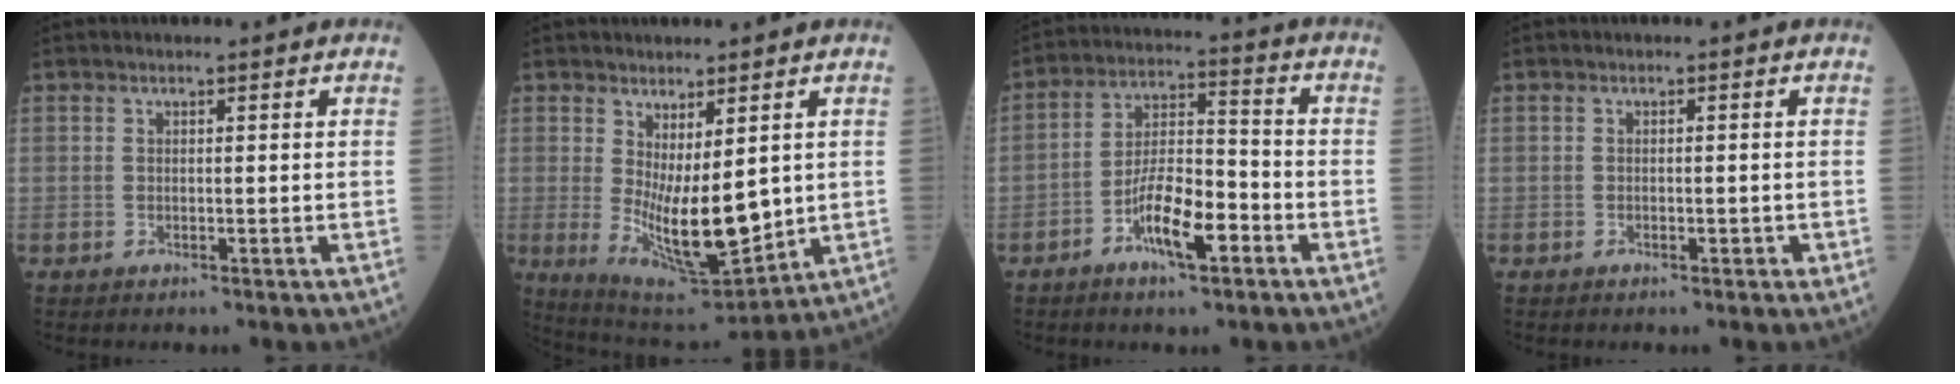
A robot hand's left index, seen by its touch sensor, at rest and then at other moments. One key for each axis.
{"total": 10.8, "fx": 0.0, "fy": 3.4, "fz": 10.3, "tx": -0.172, "ty": -0.027, "tz": 0.021}
{"total": 9.7, "fx": -4.9, "fy": 2.7, "fz": 8.0, "tx": -0.155, "ty": 0.007, "tz": -0.089}
{"total": 1.1, "fx": -0.6, "fy": 0.5, "fz": 0.8, "tx": -0.014, "ty": 0.001, "tz": -0.008}